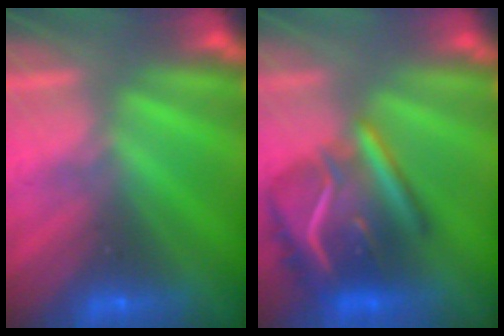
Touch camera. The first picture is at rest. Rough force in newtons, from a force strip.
{"total": 7.5}